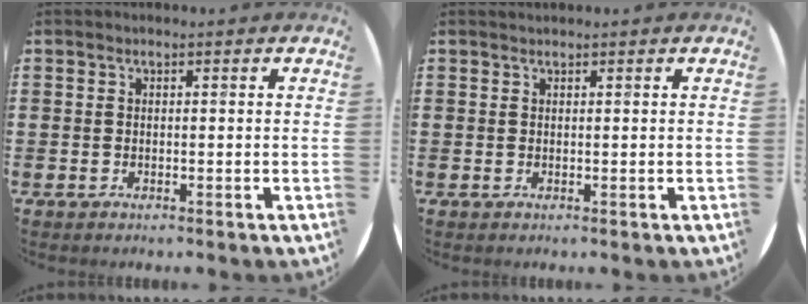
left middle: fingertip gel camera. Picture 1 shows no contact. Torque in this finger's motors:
{"motor_torque": [0.12, -0.07, -0.03, -0.01]}